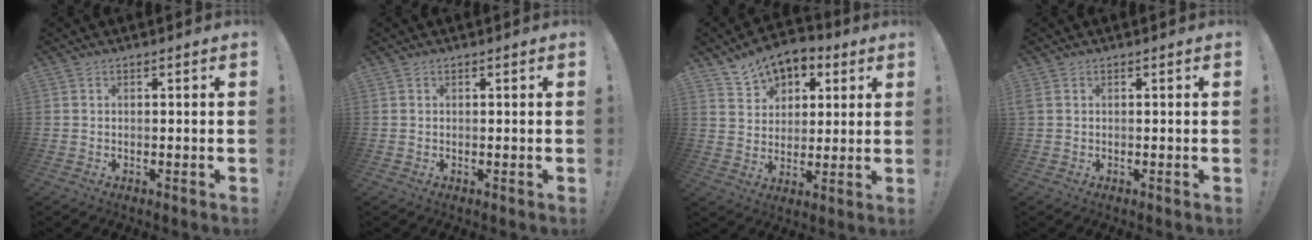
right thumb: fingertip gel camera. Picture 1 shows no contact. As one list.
[{"total": 0.0}, {"total": 9.8, "force": [6.9, 6.2, 3.0], "torque": [-0.045, -0.048, 0.131]}, {"total": 0.5, "force": [0.2, 0.3, 0.4], "torque": [-0.010, 0.003, 0.003]}]